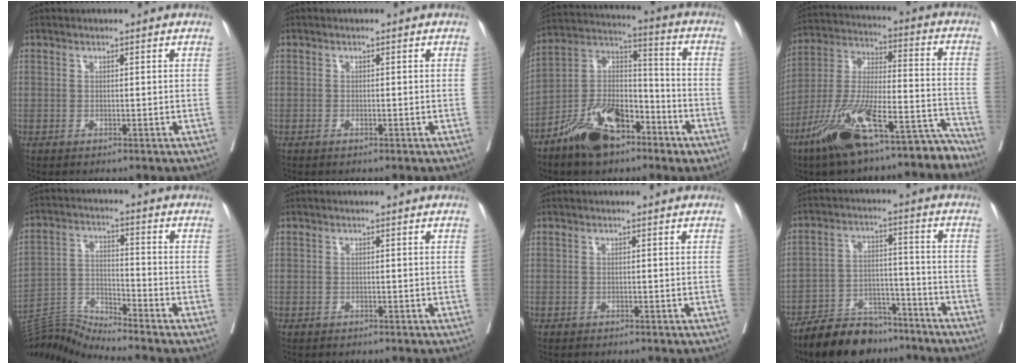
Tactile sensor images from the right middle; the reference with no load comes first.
{"total": 0.6, "force": [-0.4, 0.2, 0.4], "torque": [-0.008, 0.000, -0.005]}
{"total": 14.5, "force": [-8.5, 6.9, 9.5], "torque": [-0.181, 0.016, -0.151]}
{"total": 19.3, "force": [-13.9, 4.3, 12.7], "torque": [-0.236, 0.007, -0.246]}
{"total": 8.0, "force": [-7.3, -3.0, -0.6], "torque": [-0.006, 0.010, -0.139]}
{"total": 0.0}
{"total": 0.0}
{"total": 11.0, "force": [-9.5, 4.3, 3.6], "torque": [-0.058, 0.011, -0.162]}